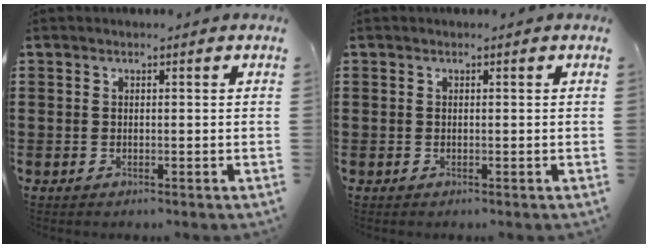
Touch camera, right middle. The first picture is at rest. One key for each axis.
{"total": 0.0}